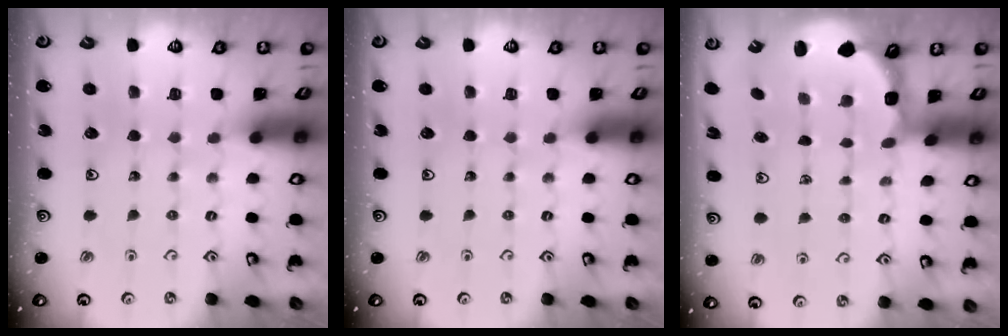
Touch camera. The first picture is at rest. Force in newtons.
{"total": 0.0}
{"total": 3.5, "press": 3.0, "slide": 1.6}